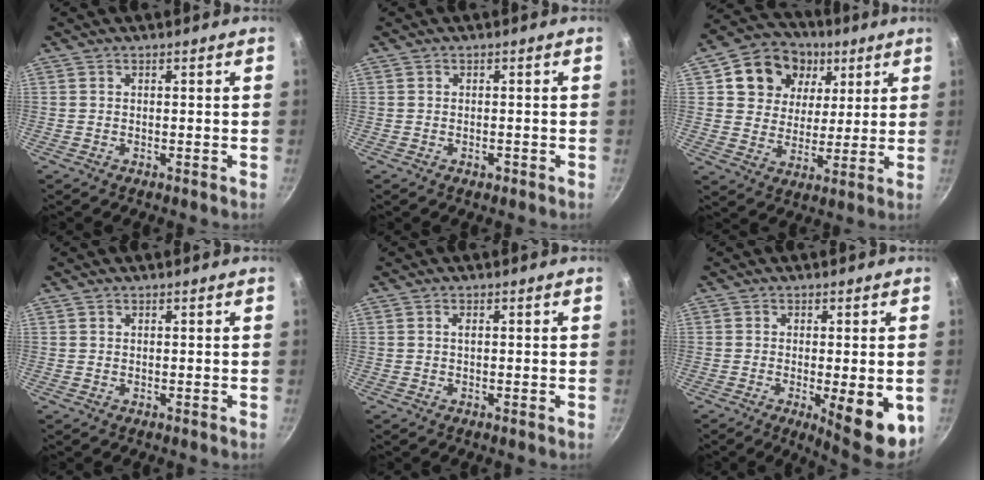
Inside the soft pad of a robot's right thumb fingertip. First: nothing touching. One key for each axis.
{"total": 1.1, "fx": -0.5, "fy": 0.7, "fz": 0.6, "tx": -0.005, "ty": 0.005, "tz": -0.008}
{"total": 15.0, "fx": 5.7, "fy": 12.3, "fz": 6.3, "tx": -0.083, "ty": -0.004, "tz": 0.089}
{"total": 0.5, "fx": 0.3, "fy": 0.4, "fz": 0.1, "tx": -0.001, "ty": -0.001, "tz": 0.005}
{"total": 0.9, "fx": 0.2, "fy": 0.3, "fz": 0.8, "tx": -0.014, "ty": 0.001, "tz": 0.001}
{"total": 10.4, "fx": -2.5, "fy": 3.0, "fz": 9.6, "tx": -0.110, "ty": -0.007, "tz": -0.023}